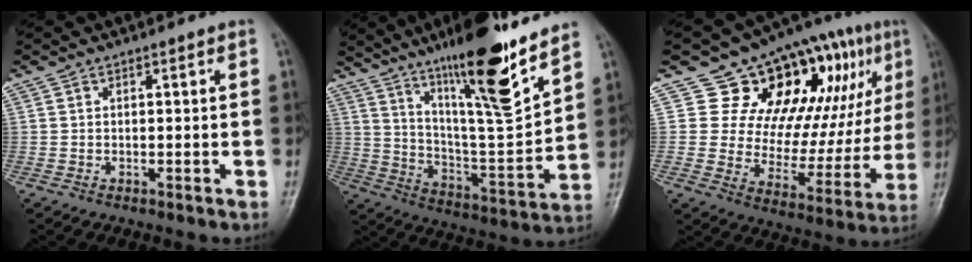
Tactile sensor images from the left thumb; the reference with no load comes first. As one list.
[{"total": 20.5, "force": [14.2, 2.8, 14.5], "torque": [-0.210, -0.084, 0.244]}, {"total": 22.0, "force": [9.5, 12.1, 15.7], "torque": [-0.150, -0.022, 0.146]}]